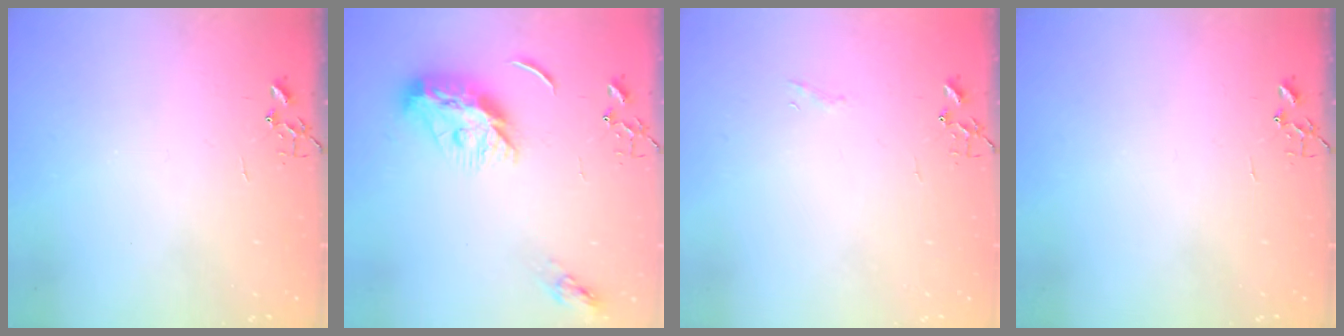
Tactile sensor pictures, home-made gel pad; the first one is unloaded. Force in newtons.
{"total": 12.7, "press": 12.7, "slide": 0.3}
{"total": 4.2, "press": 4.2, "slide": 0.3}
{"total": 0.0}